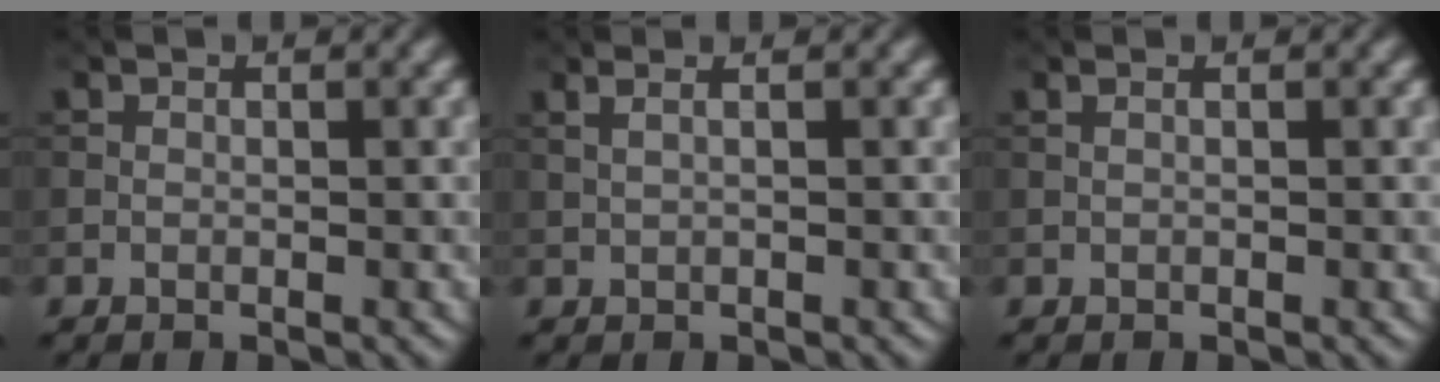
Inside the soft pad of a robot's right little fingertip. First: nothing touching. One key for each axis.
{"total": 2.9, "fx": 1.6, "fy": 1.4, "fz": 2.0, "tx": -0.027, "ty": 0.021, "tz": -0.001}
{"total": 0.9, "fx": 0.5, "fy": 0.4, "fz": 0.7, "tx": -0.006, "ty": -0.006, "tz": -0.002}